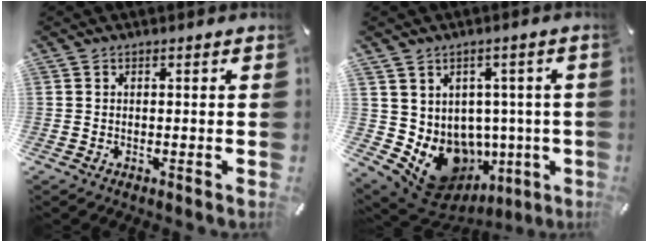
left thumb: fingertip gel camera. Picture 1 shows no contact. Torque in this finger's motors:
{"motor_torque": [0.70, 0.92, 0.23, -0.04, 0.12]}